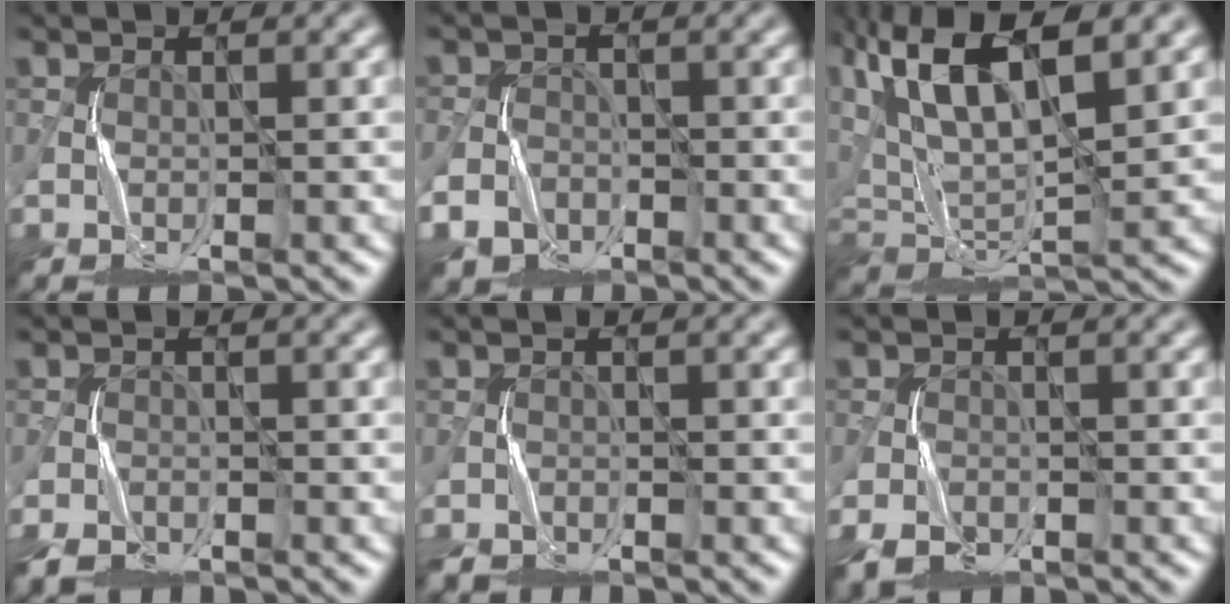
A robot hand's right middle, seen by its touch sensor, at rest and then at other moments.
{"total": 2.6, "force": [-1.8, 1.8, 0.6], "torque": [-0.011, -0.005, -0.038]}
{"total": 11.2, "force": [5.8, 4.1, 8.6], "torque": [-0.165, 0.016, 0.105]}
{"total": 2.3, "force": [-1.9, 1.0, 0.8], "torque": [-0.014, -0.007, -0.042]}
{"total": 1.7, "force": [-1.7, 0.4, -0.1], "torque": [0.002, -0.009, -0.039]}
{"total": 2.4, "force": [-1.7, 1.3, 1.1], "torque": [-0.021, -0.006, -0.037]}